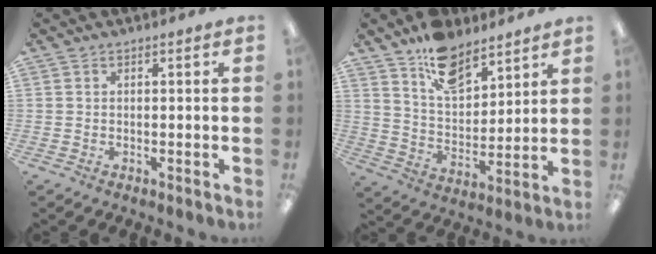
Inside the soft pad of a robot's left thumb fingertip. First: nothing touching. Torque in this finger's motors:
{"motor_torque": [0.30, 0.27, 1.00, -1.78, 0.05]}